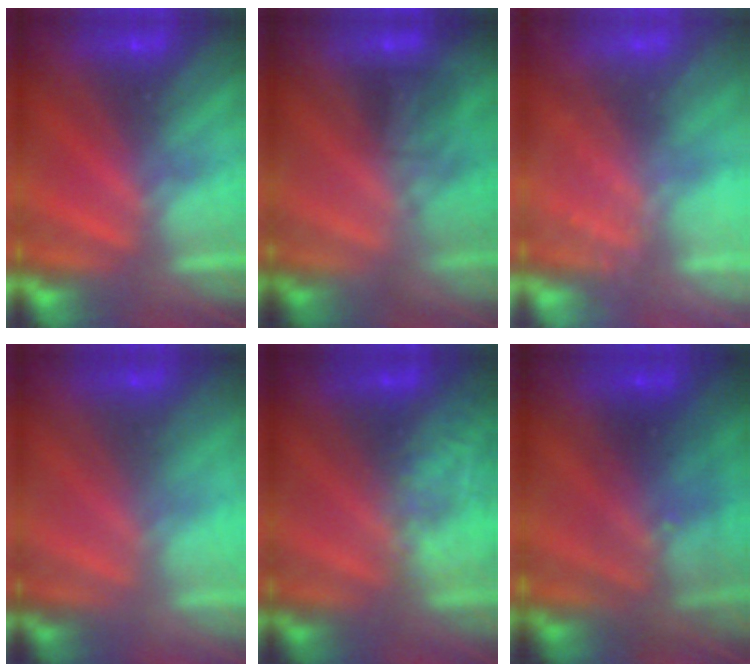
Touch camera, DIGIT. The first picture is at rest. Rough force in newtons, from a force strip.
{"total": 1.7}
{"total": 2.5}
{"total": 2.9}
{"total": 2.1}
{"total": 2.9}